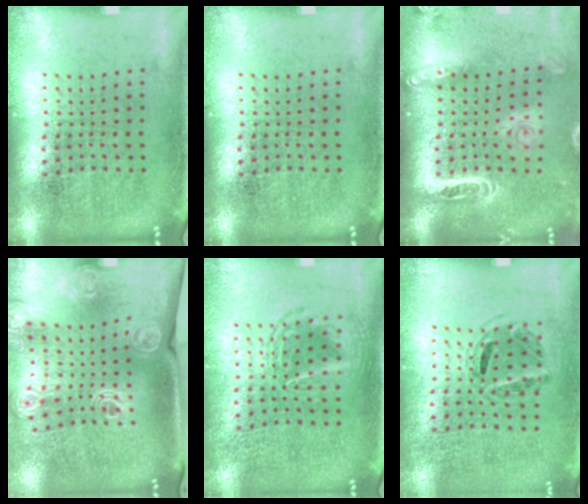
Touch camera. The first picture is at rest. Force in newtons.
{"total": 0.0}
{"total": 2.1, "press": 1.8, "slide": 1.2}
{"total": 2.0, "press": 1.6, "slide": 1.3}
{"total": 1.3, "press": 1.2, "slide": 0.5}
{"total": 1.0, "press": 0.7, "slide": 0.7}